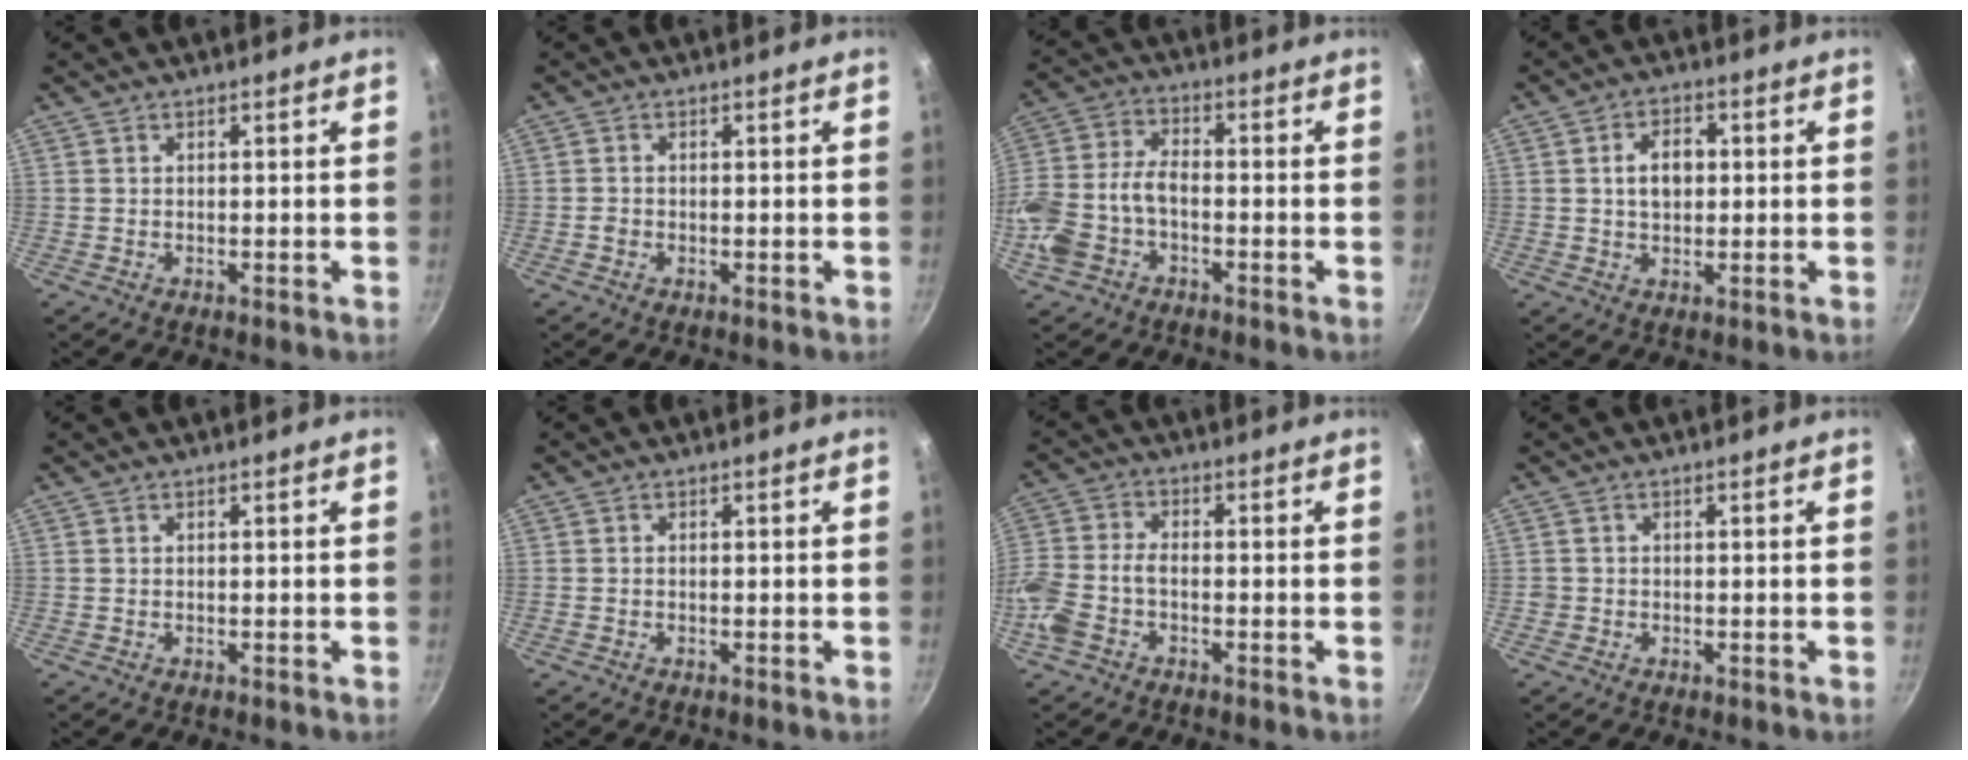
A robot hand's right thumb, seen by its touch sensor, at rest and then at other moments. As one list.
[{"total": 1.0, "force": [-0.4, 0.8, 0.5], "torque": [-0.009, 0.002, -0.008]}, {"total": 11.4, "force": [-3.7, 7.2, 8.1], "torque": [-0.171, 0.035, -0.081]}, {"total": 5.9, "force": [0.6, 4.1, 4.2], "torque": [-0.048, 0.009, 0.009]}, {"total": 0.0}, {"total": 0.0}, {"total": 8.5, "force": [-3.3, 5.2, 5.9], "torque": [-0.129, 0.028, -0.081]}, {"total": 1.1, "force": [-0.4, 1.1, 0.2], "torque": [-0.002, 0.002, -0.006]}]